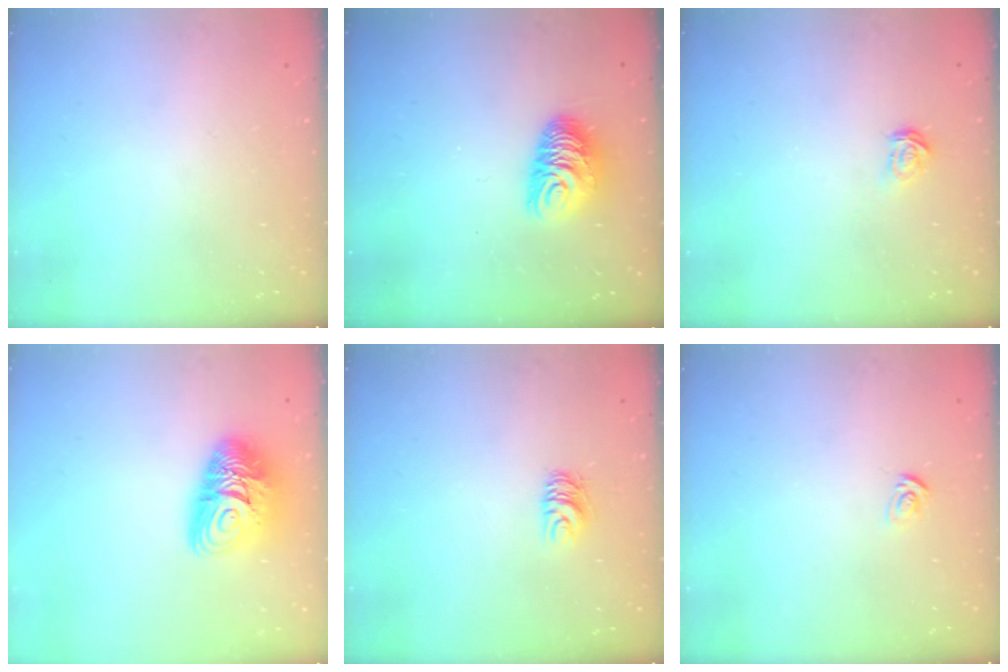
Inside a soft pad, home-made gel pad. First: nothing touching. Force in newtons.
{"total": 10.7, "press": 10.6, "slide": 0.8}
{"total": 2.1, "press": 2.1, "slide": 0.2}
{"total": 12.3, "press": 12.2, "slide": 1.0}
{"total": 5.5, "press": 5.5, "slide": 0.4}
{"total": 3.6, "press": 3.6, "slide": 0.2}